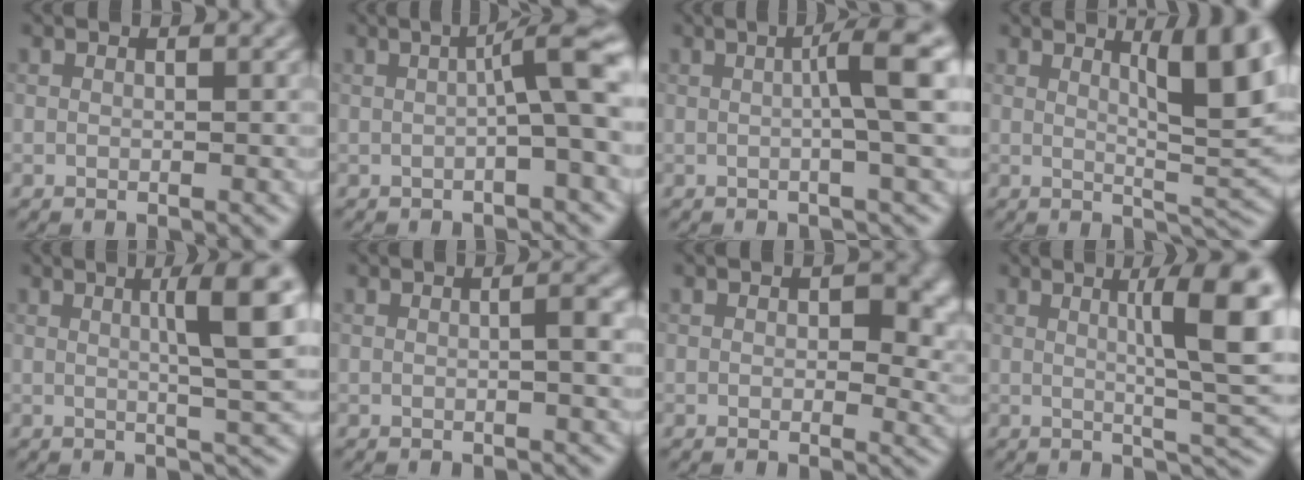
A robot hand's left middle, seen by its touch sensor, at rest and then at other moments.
{"total": 5.4, "force": [0.1, 0.6, 5.4], "torque": [-0.079, 0.016, -0.006]}
{"total": 5.6, "force": [0.6, 0.7, 5.5], "torque": [-0.073, 0.016, 0.005]}
{"total": 7.1, "force": [2.7, 1.5, 6.4], "torque": [-0.079, -0.003, 0.045]}
{"total": 6.8, "force": [1.6, 1.0, 6.6], "torque": [-0.085, 0.009, 0.024]}
{"total": 2.1, "force": [0.0, 0.5, 2.1], "torque": [-0.029, 0.005, -0.001]}
{"total": 5.4, "force": [1.2, 3.3, 4.1], "torque": [-0.033, -0.007, 0.011]}
{"total": 8.2, "force": [1.8, 1.4, 7.9], "torque": [-0.104, 0.001, 0.030]}